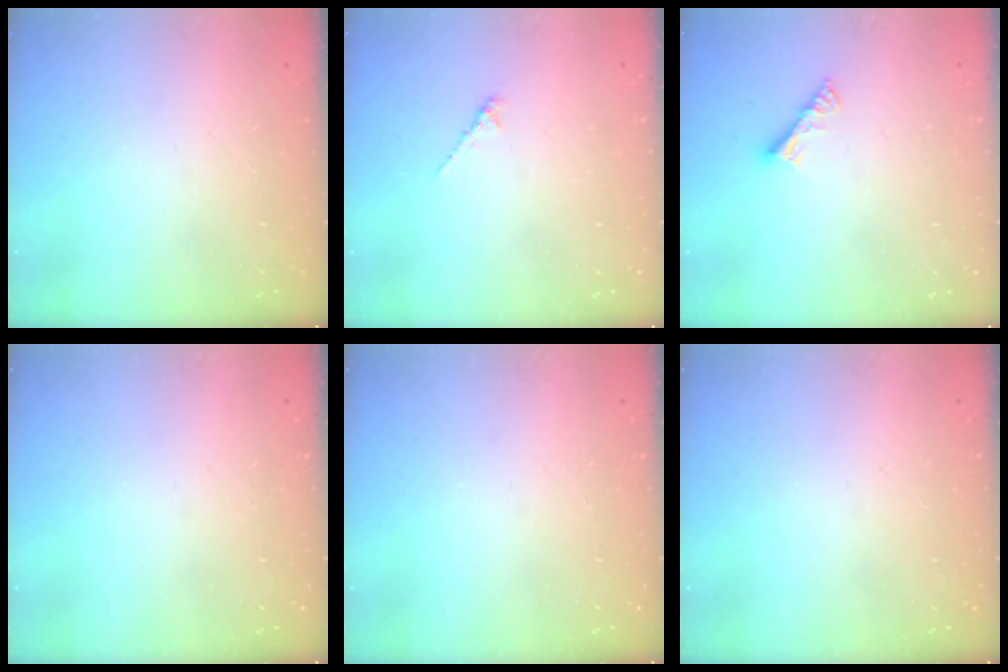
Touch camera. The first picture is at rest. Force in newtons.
{"total": 1.6, "press": 1.5, "slide": 0.5}
{"total": 5.4, "press": 5.4, "slide": 0.2}
{"total": 0.0}
{"total": 0.0}
{"total": 0.0}